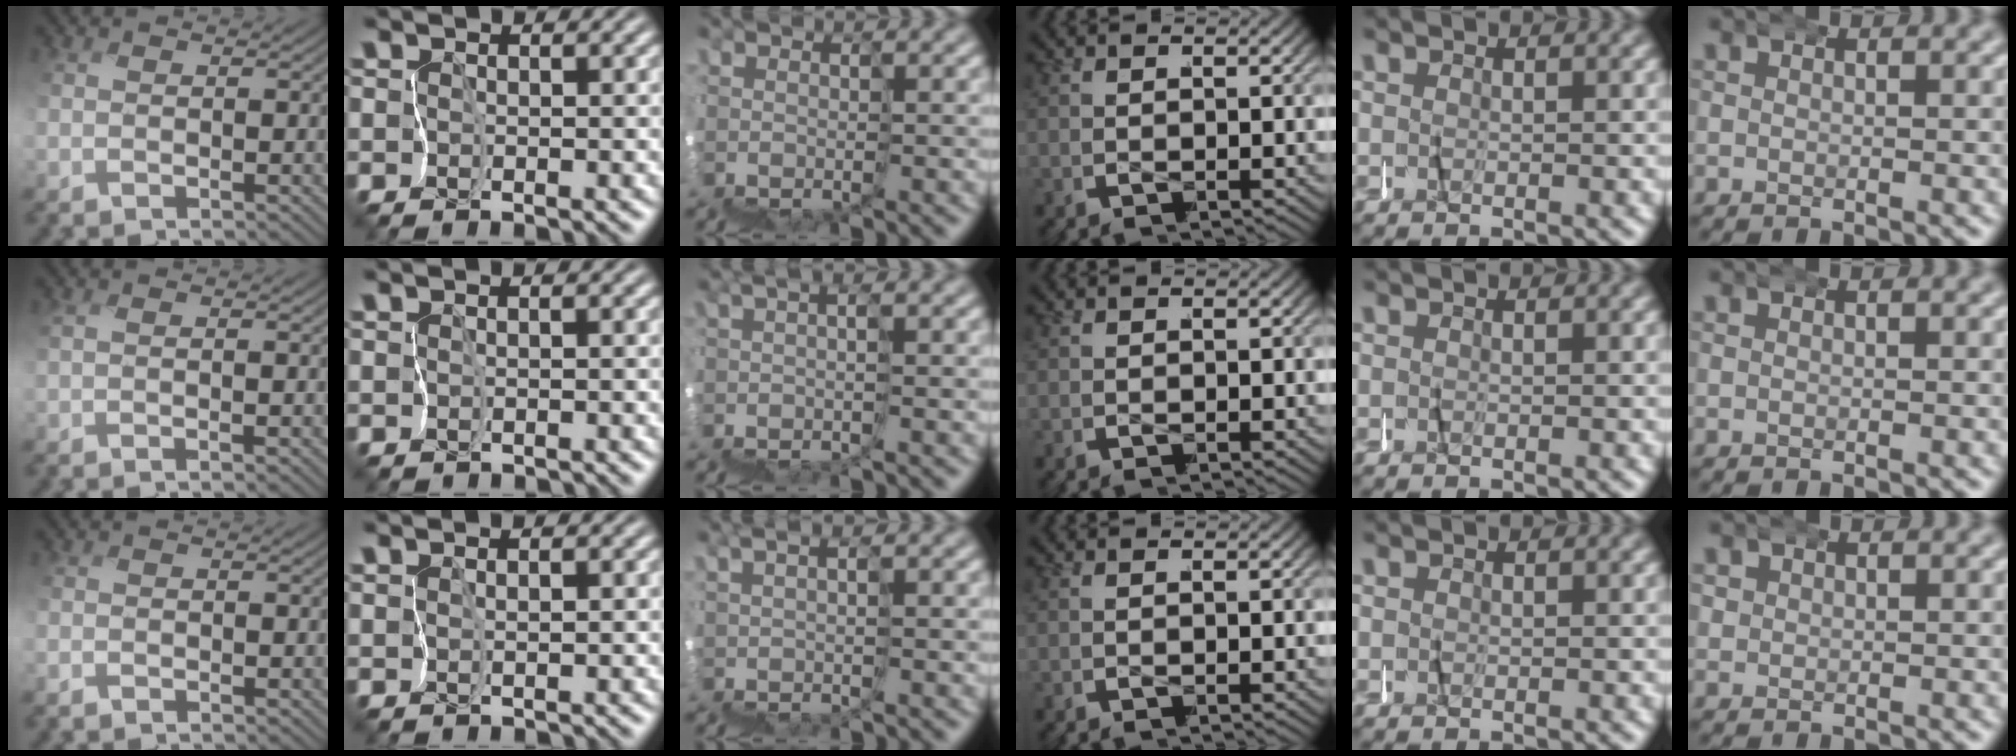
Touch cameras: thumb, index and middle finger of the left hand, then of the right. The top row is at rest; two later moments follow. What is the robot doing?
{"motion": "wrap", "object": "felt sheet"}